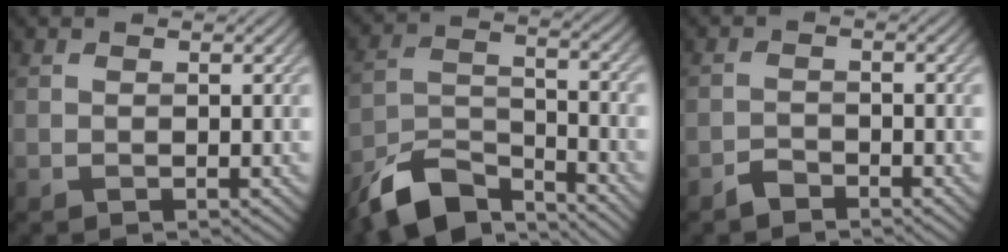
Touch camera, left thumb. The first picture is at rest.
{"total": 9.8, "force": [-8.0, 3.3, 4.6], "torque": [-0.090, -0.006, -0.163]}
{"total": 1.8, "force": [-1.6, 0.6, 0.5], "torque": [-0.007, 0.003, -0.035]}